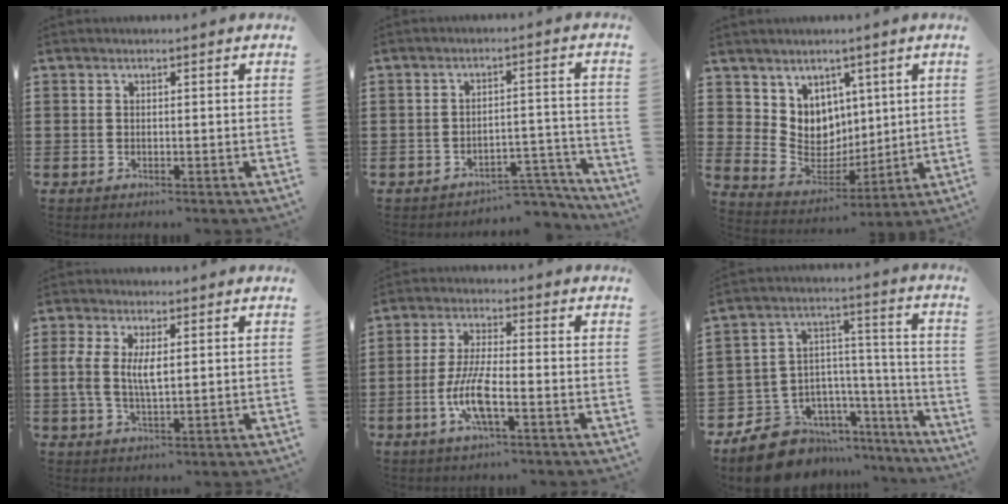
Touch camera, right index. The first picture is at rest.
{"total": 4.0, "force": [-3.8, 0.7, 1.2], "torque": [-0.024, 0.006, -0.077]}
{"total": 7.0, "force": [4.1, 5.7, 0.3], "torque": [-0.038, -0.030, 0.083]}
{"total": 4.9, "force": [0.6, 1.9, 4.5], "torque": [-0.105, 0.001, 0.004]}
{"total": 7.7, "force": [-2.8, 1.8, 6.9], "torque": [-0.155, -0.015, -0.057]}
{"total": 9.6, "force": [-7.1, 6.1, 1.9], "torque": [-0.059, 0.015, -0.127]}